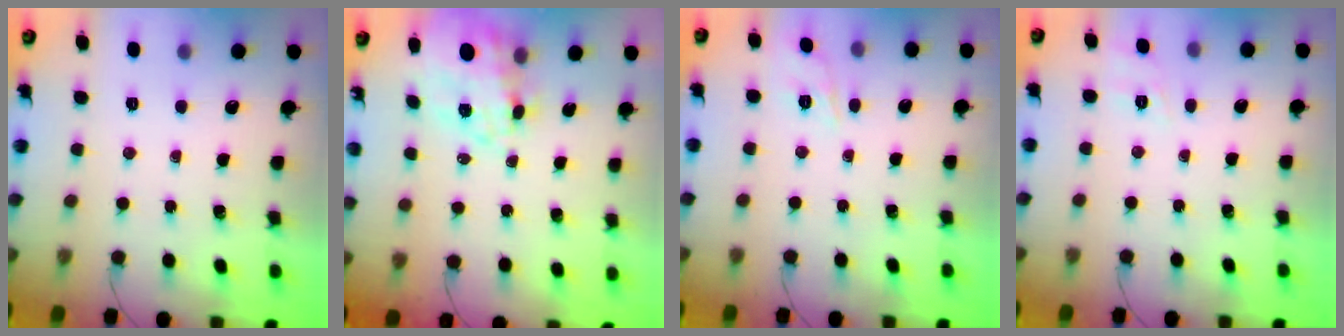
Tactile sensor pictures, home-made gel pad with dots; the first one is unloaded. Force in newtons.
{"total": 15.7, "press": 15.3, "slide": 3.9}
{"total": 5.5, "press": 5.2, "slide": 1.6}
{"total": 6.6, "press": 6.3, "slide": 2.0}